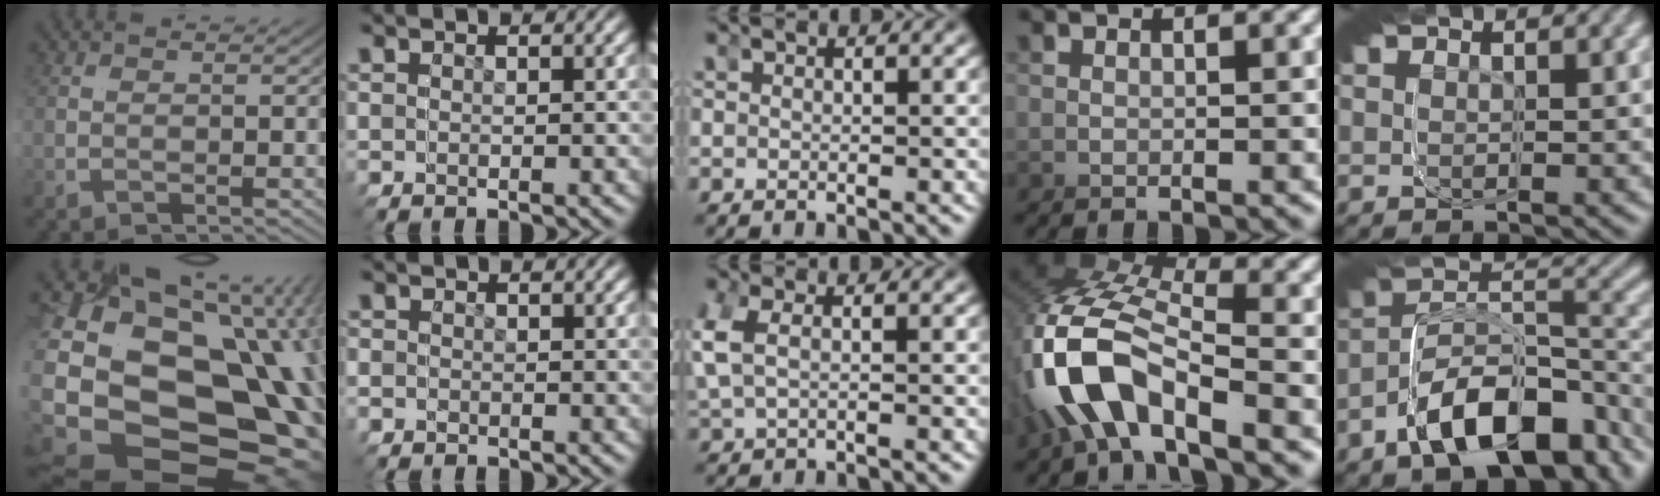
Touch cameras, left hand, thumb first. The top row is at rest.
{"thumb": {"total": 25.0, "force": [-4.1, 17.5, 17.4], "torque": [-0.331, -0.061, -0.051]}, "index": {"total": 1.9, "force": [-0.7, 1.5, -0.9], "torque": [-0.010, -0.025, 0.002]}, "middle": {"total": 2.8, "force": [1.0, 1.6, 2.1], "torque": [-0.064, 0.002, 0.024]}, "ring": {"total": 4.0, "force": [-0.6, 2.6, 3.0], "torque": [-0.141, -0.007, -0.019]}, "little": {"total": 8.3, "force": [-7.6, 2.7, 2.1], "torque": [-0.054, -0.010, -0.113]}}